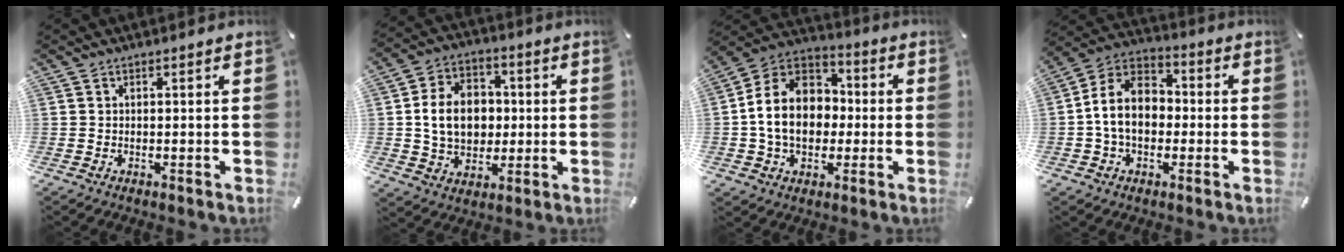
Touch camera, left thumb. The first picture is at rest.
{"total": 12.2, "force": [0.3, 10.0, 7.0], "torque": [-0.145, 0.017, 0.005]}
{"total": 14.9, "force": [-1.6, 12.2, 8.3], "torque": [-0.202, 0.019, -0.033]}
{"total": 11.4, "force": [-2.0, 8.9, 7.0], "torque": [-0.167, 0.021, -0.041]}